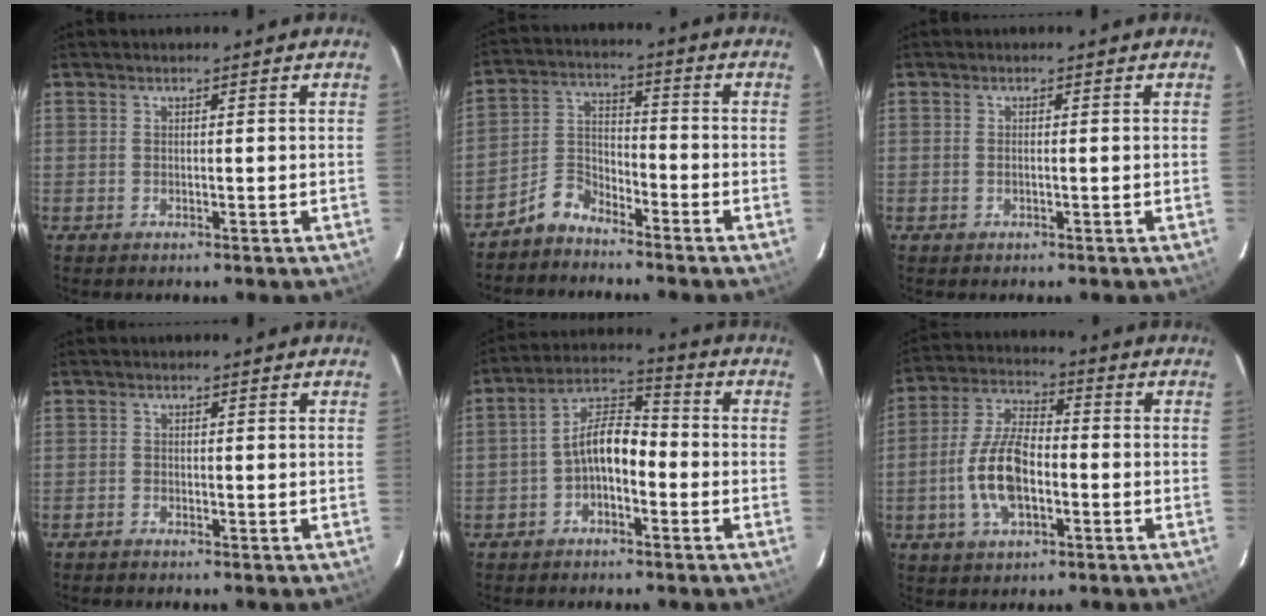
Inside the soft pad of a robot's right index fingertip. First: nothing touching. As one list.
[{"total": 6.0, "force": [-4.9, 2.8, 2.0], "torque": [-0.049, 0.025, -0.102]}, {"total": 1.6, "force": [1.3, -0.9, 0.2], "torque": [-0.004, -0.025, 0.003]}, {"total": 0.8, "force": [-0.8, 0.2, 0.0], "torque": [-0.005, 0.001, -0.016]}, {"total": 7.5, "force": [-2.7, 3.9, 5.8], "torque": [-0.115, 0.027, -0.050]}, {"total": 11.2, "force": [-3.2, 5.2, 9.5], "torque": [-0.201, 0.008, -0.060]}]